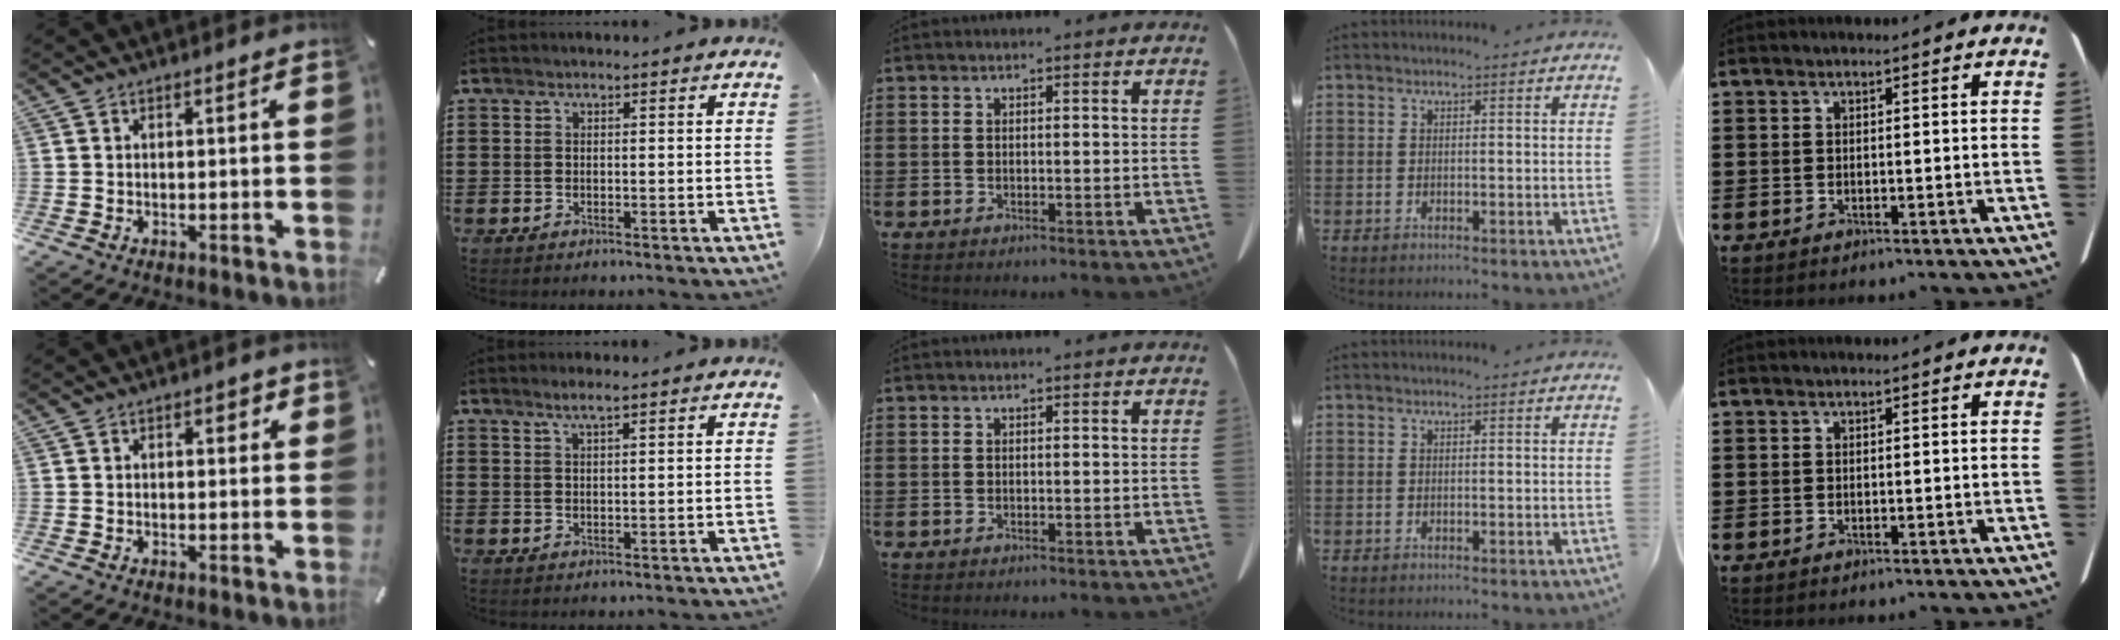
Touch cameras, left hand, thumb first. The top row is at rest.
{"thumb": {"total": 2.2, "force": [0.7, 1.3, 1.6], "torque": [-0.017, 0.002, 0.006]}, "index": {"total": 2.3, "force": [1.6, 0.2, 1.7], "torque": [-0.034, 0.003, 0.028]}}